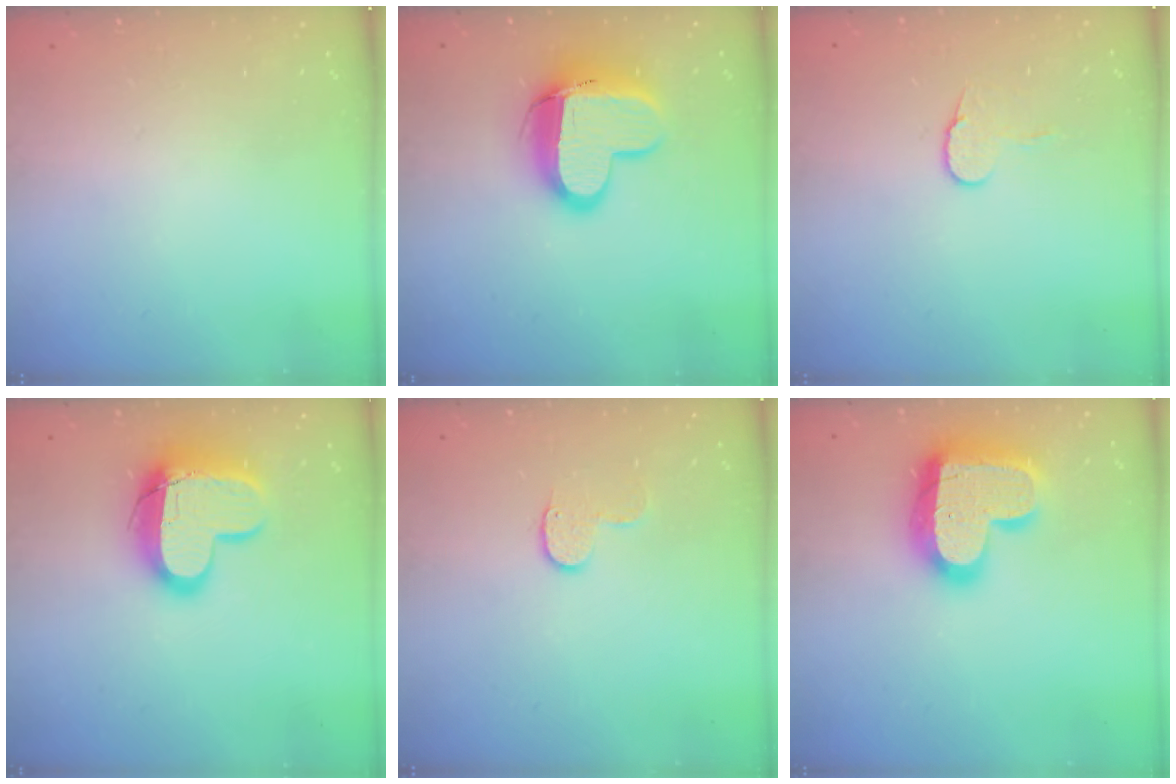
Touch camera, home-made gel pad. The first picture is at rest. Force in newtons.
{"total": 15.6, "press": 15.5, "slide": 1.5}
{"total": 7.3, "press": 7.3, "slide": 0.4}
{"total": 15.2, "press": 15.2, "slide": 1.3}
{"total": 5.5, "press": 5.5, "slide": 0.6}
{"total": 22.1, "press": 22.0, "slide": 1.5}